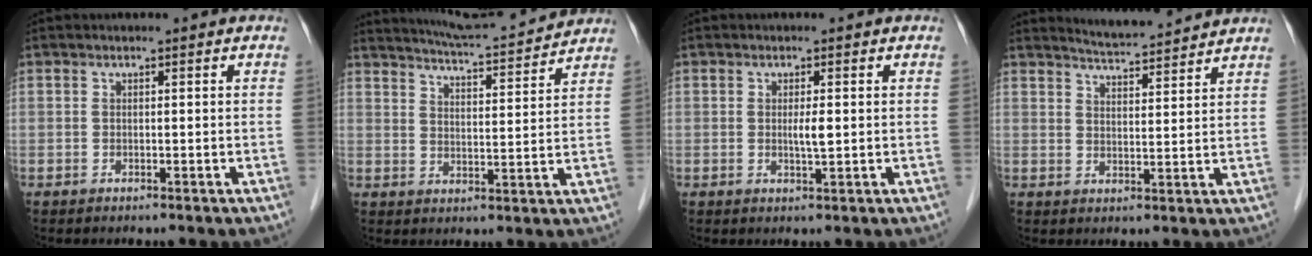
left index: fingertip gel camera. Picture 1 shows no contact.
{"total": 12.2, "force": [11.7, -0.1, 3.5], "torque": [-0.063, 0.010, 0.168]}
{"total": 1.9, "force": [0.1, 0.2, 1.9], "torque": [-0.036, -0.002, 0.003]}
{"total": 7.4, "force": [7.2, -0.1, 1.5], "torque": [-0.040, 0.009, 0.110]}